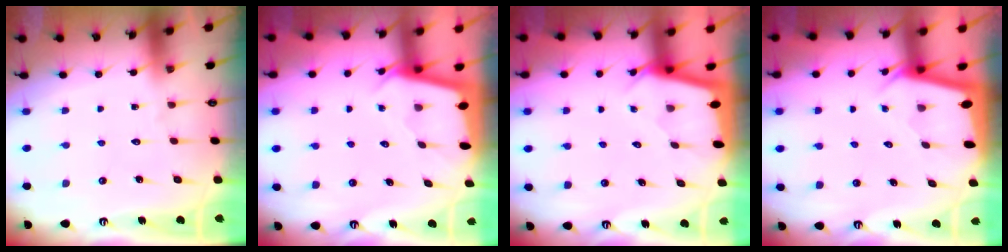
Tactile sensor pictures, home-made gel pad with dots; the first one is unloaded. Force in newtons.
{"total": 2.0, "press": 2.0, "slide": 0.3}
{"total": 2.2, "press": 2.2, "slide": 0.1}
{"total": 1.8, "press": 1.8, "slide": 0.1}